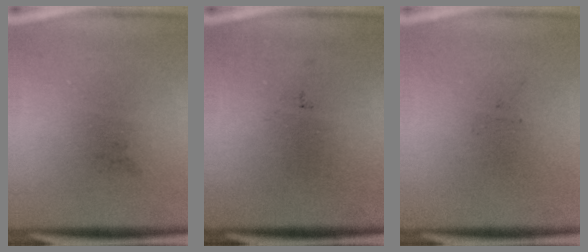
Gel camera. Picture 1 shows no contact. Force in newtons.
{"total": 0.0}
{"total": 0.0}